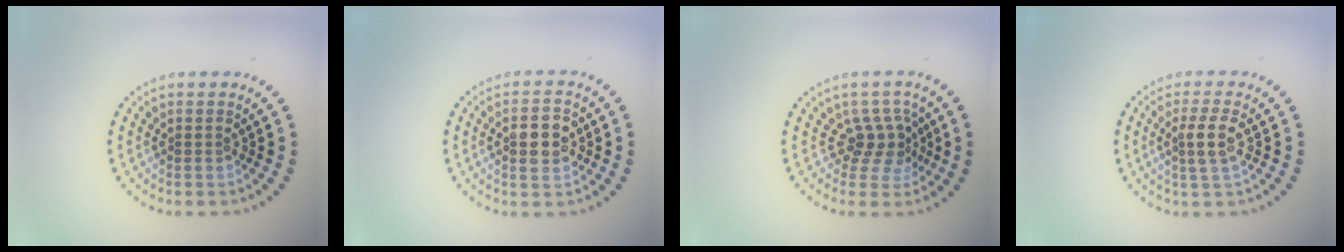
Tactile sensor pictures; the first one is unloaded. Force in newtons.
{"total": 3.7, "press": 3.6, "slide": 0.2}
{"total": 2.6, "press": 1.9, "slide": 1.8}
{"total": 2.4, "press": 2.2, "slide": 1.1}